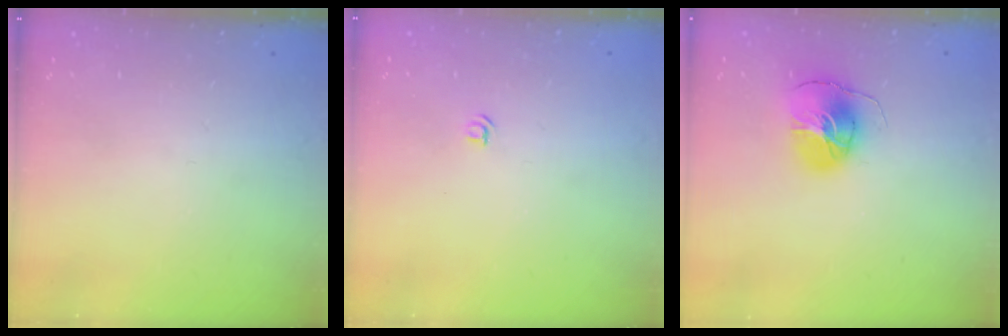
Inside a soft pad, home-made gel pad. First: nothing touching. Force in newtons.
{"total": 3.2, "press": 3.2, "slide": 0.3}
{"total": 9.1, "press": 9.1, "slide": 0.8}